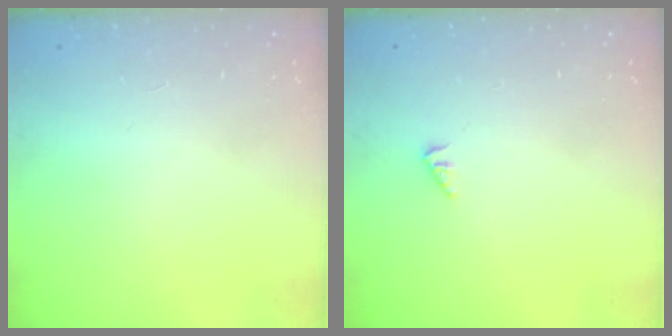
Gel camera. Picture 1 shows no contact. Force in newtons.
{"total": 0.6, "press": 0.6, "slide": 0.2}